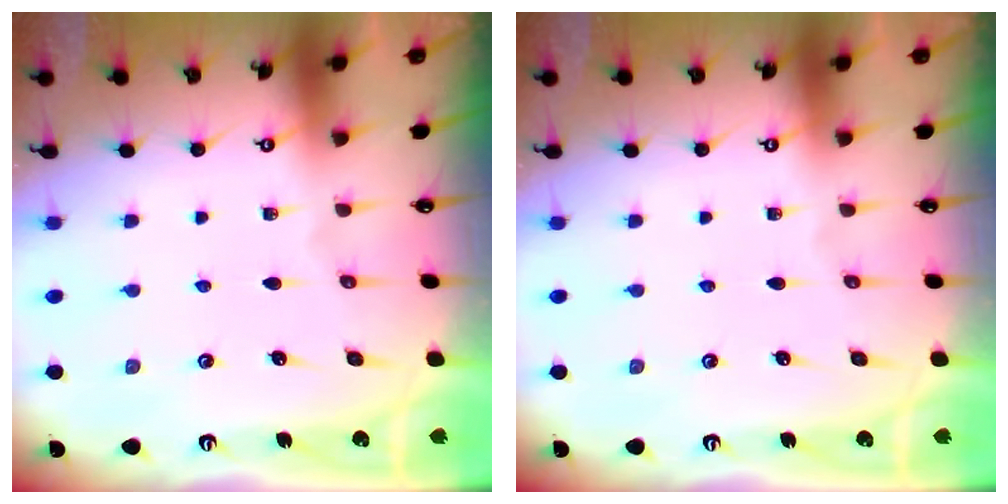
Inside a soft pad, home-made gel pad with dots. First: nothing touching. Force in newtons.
{"total": 0.0}